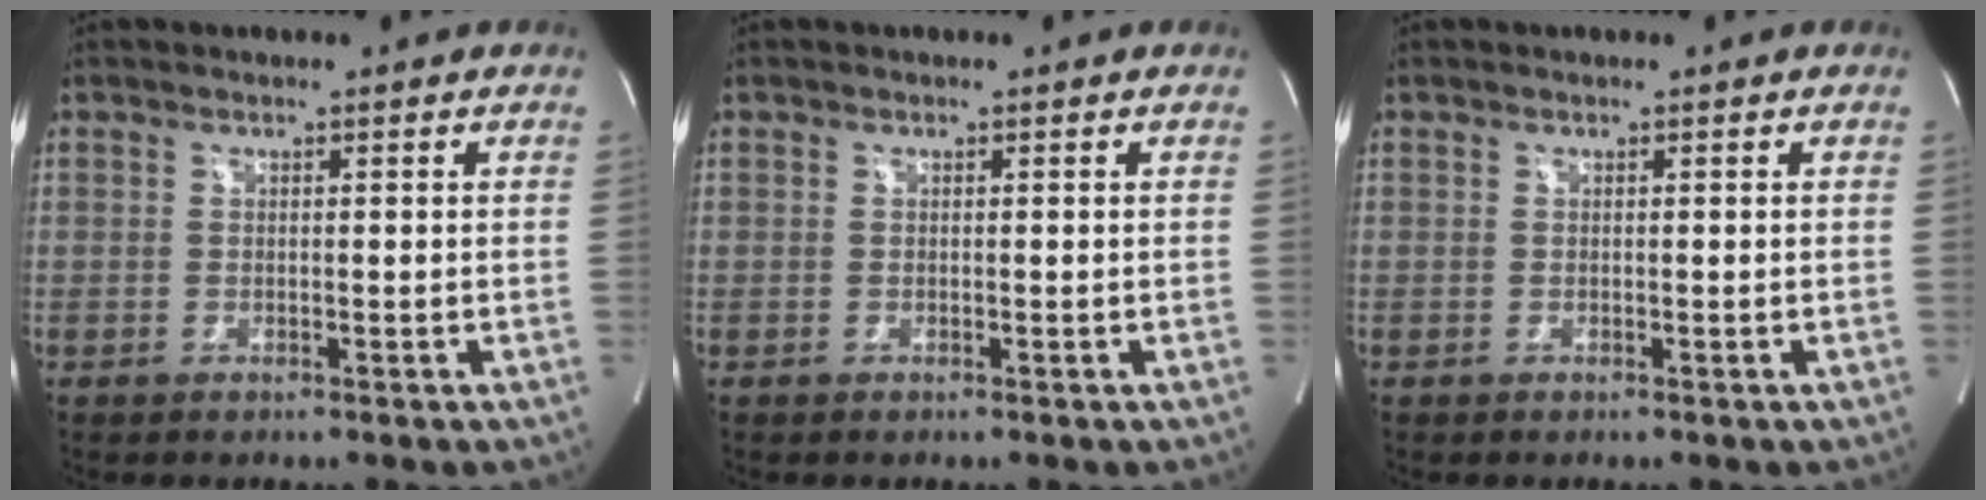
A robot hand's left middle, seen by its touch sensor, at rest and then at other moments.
{"total": 0.0}
{"total": 0.0}